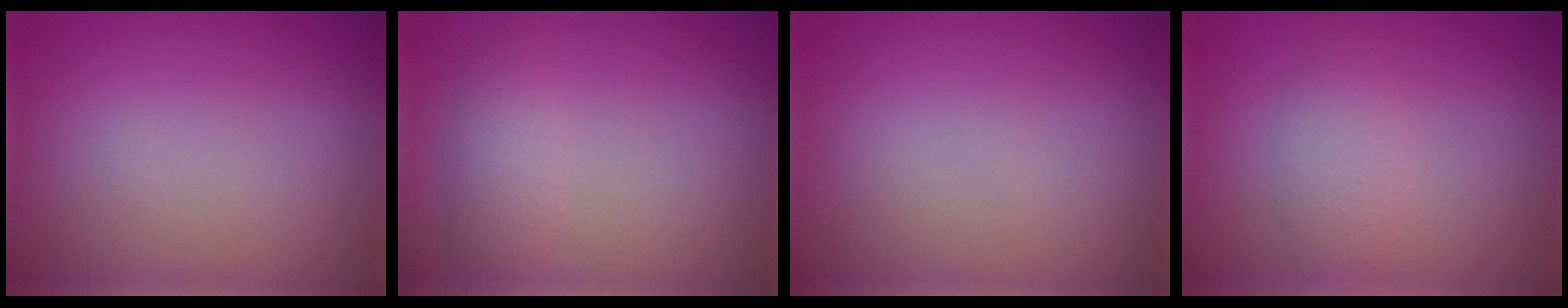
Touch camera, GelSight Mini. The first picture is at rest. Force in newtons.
{"total": 2.1, "press": 2.1, "slide": 0.2}
{"total": 0.0}
{"total": 2.1, "press": 2.1, "slide": 0.1}